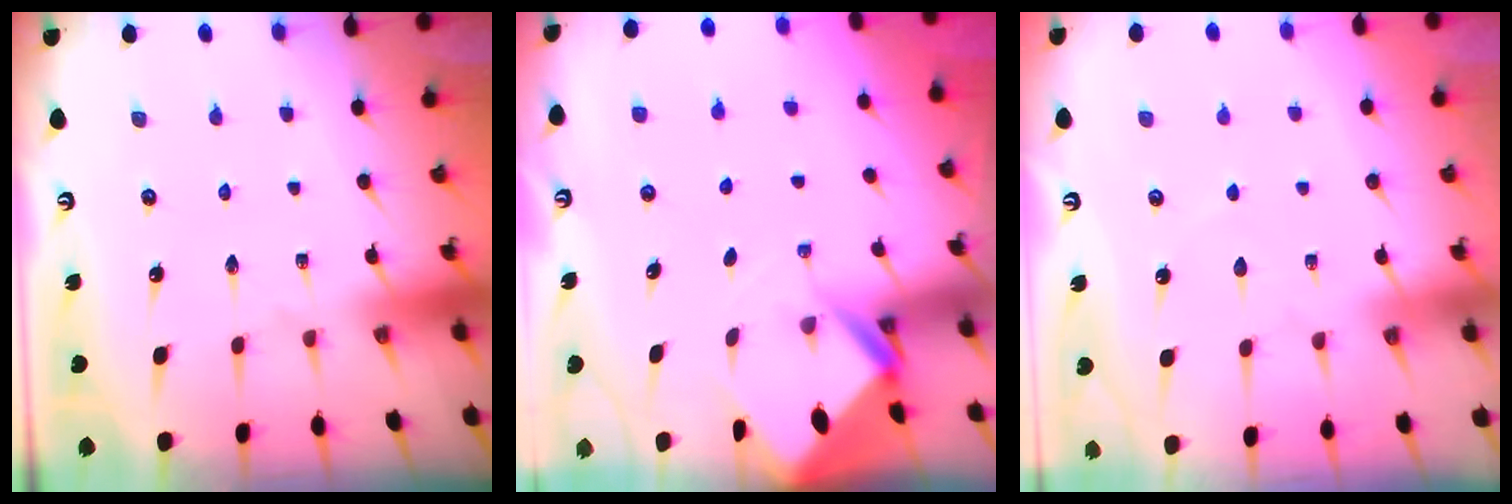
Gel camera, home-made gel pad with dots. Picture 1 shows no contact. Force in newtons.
{"total": 3.1, "press": 3.1, "slide": 0.1}
{"total": 2.3, "press": 2.3, "slide": 0.3}